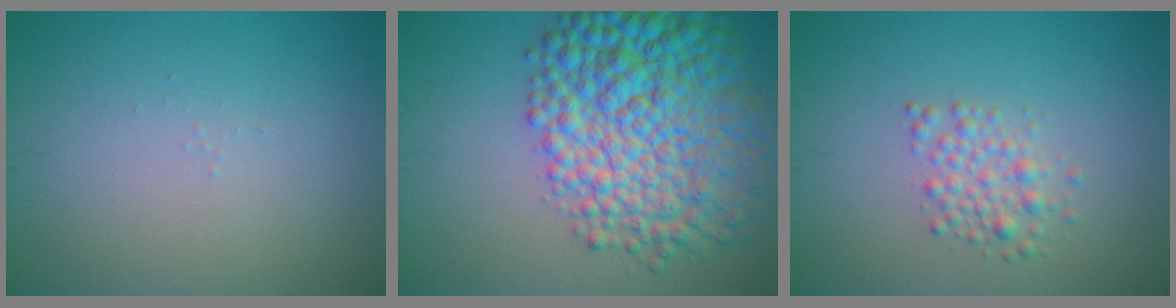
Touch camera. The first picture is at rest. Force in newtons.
{"total": 11.7, "press": 11.7, "slide": 0.2}
{"total": 2.3, "press": 2.3, "slide": 0.0}